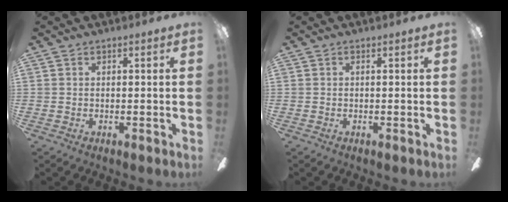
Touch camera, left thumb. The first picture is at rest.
{"total": 0.0}